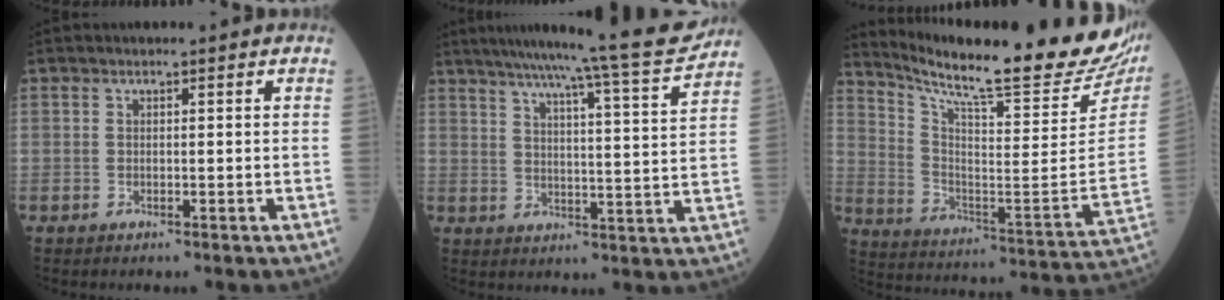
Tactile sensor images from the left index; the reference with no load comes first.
{"total": 16.7, "force": [14.8, -1.3, 7.5], "torque": [-0.117, -0.035, 0.195]}
{"total": 27.8, "force": [23.8, 1.4, 14.2], "torque": [-0.241, -0.090, 0.331]}